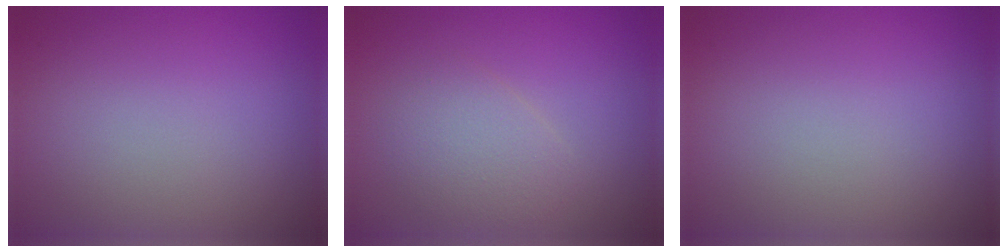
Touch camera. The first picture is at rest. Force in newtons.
{"total": 2.6, "press": 2.6, "slide": 0.1}
{"total": 0.0}